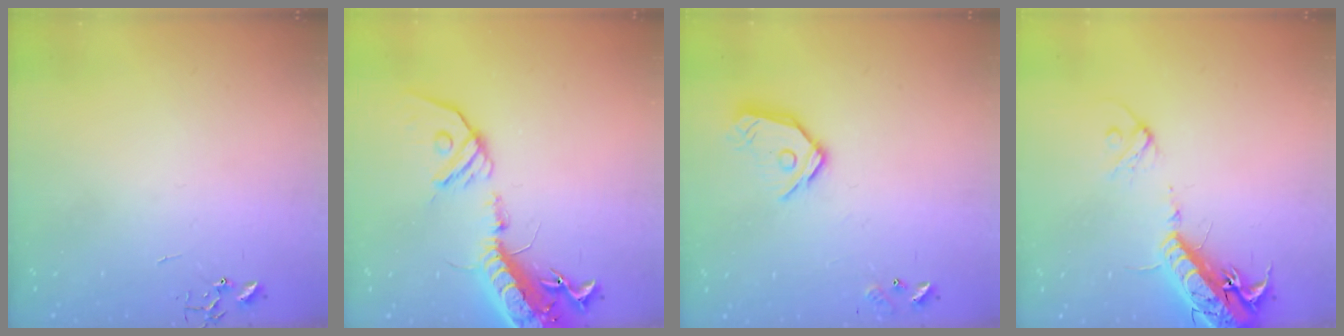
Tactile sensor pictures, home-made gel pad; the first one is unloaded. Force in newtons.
{"total": 20.4, "press": 19.9, "slide": 4.3}
{"total": 12.1, "press": 12.0, "slide": 1.5}
{"total": 17.8, "press": 17.4, "slide": 3.8}